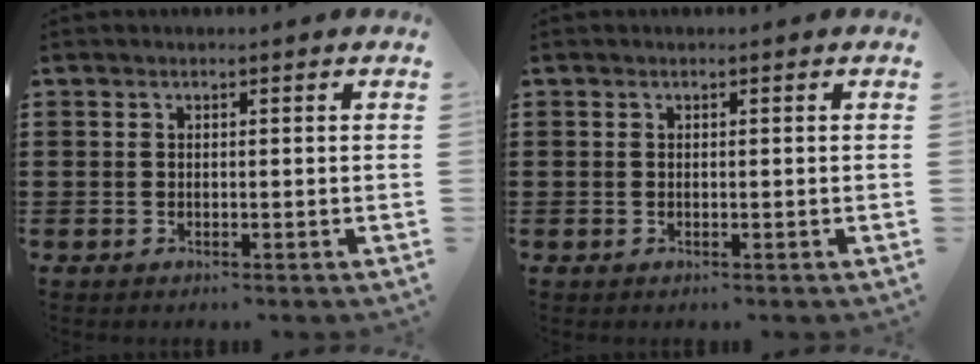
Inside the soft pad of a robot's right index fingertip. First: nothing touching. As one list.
[{"total": 0.0}]